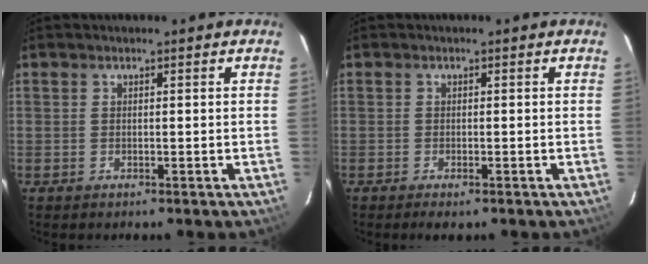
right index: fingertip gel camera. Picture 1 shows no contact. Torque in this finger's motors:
{"motor_torque": [0.12, 0.03, 0.10, 0.01]}